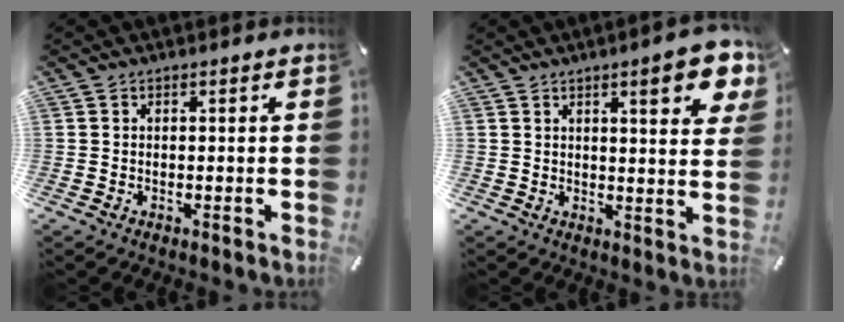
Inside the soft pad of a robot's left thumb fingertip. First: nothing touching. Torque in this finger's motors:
{"motor_torque": [-0.08, 1.36, 0.11, 0.23, -0.06]}